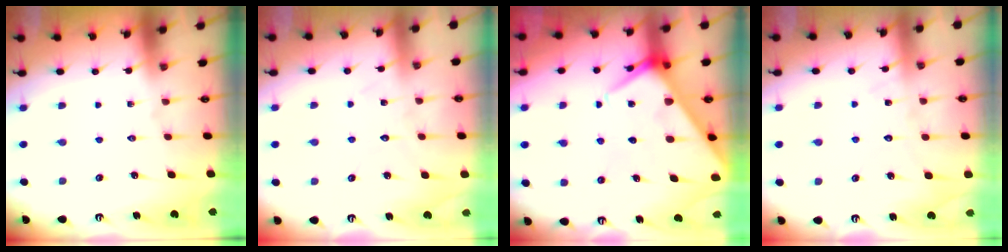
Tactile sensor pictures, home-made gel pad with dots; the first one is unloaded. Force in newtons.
{"total": 6.4, "press": 6.4, "slide": 0.2}
{"total": 8.5, "press": 8.4, "slide": 0.8}
{"total": 7.8, "press": 7.8, "slide": 0.3}